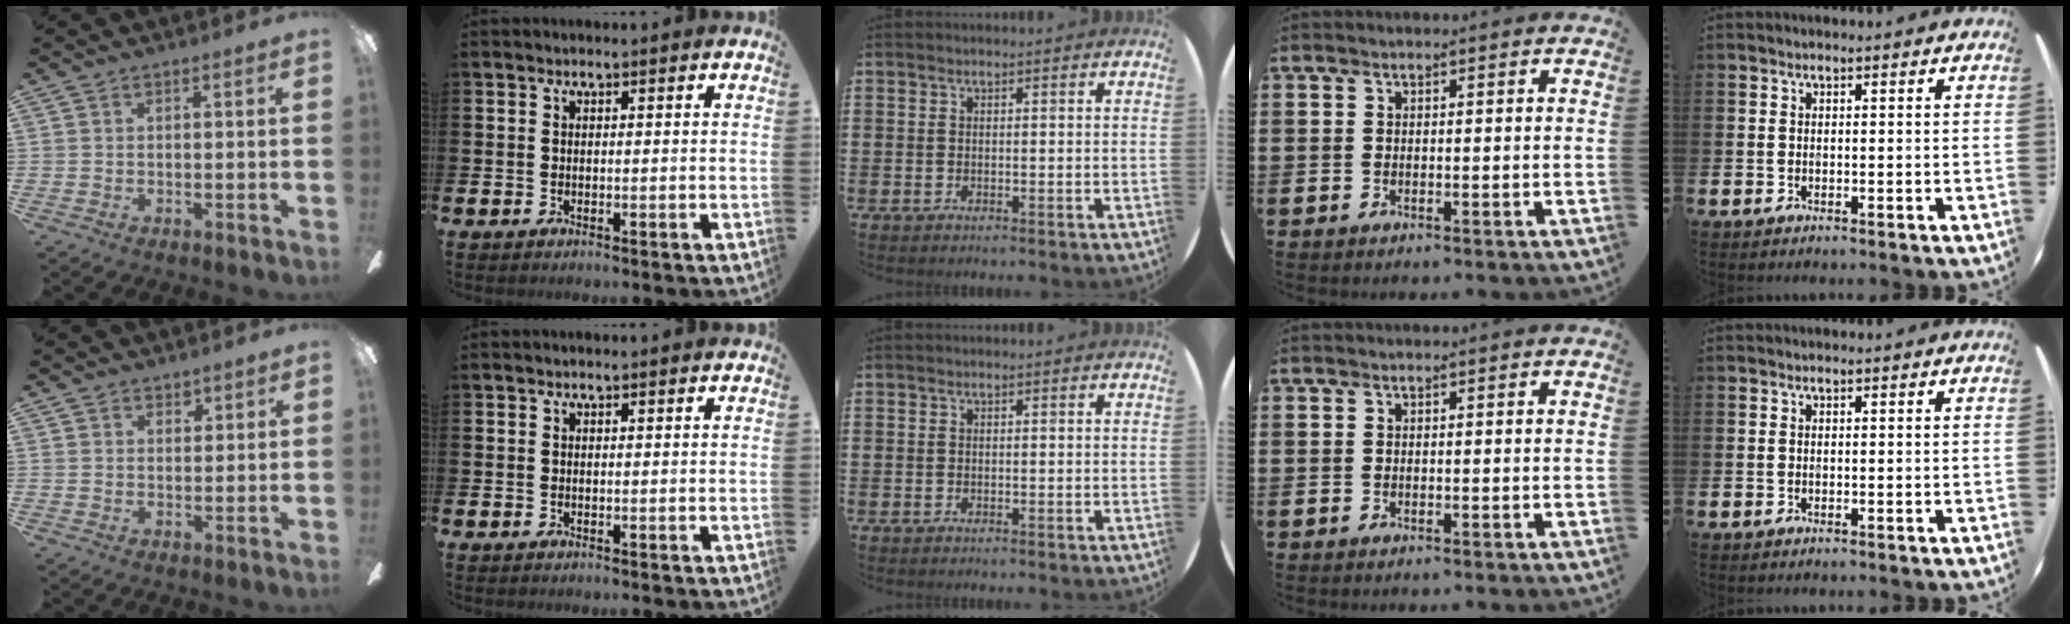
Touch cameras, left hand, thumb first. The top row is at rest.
{"thumb": {"total": 2.5, "force": [2.0, 1.4, 0.1], "torque": [0.000, -0.009, 0.039]}}